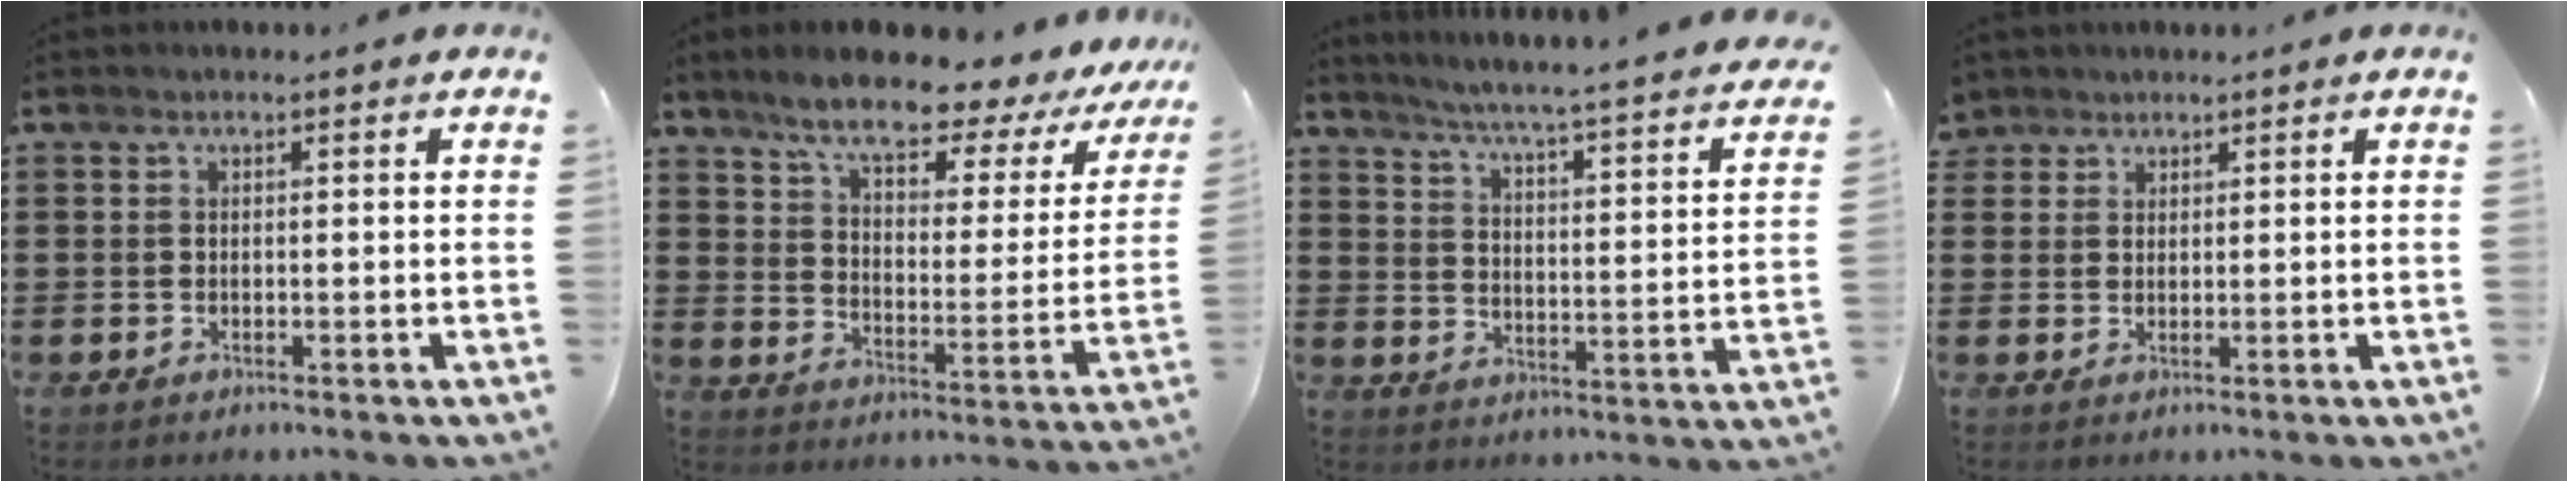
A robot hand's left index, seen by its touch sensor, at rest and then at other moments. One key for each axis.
{"total": 8.6, "fx": 7.0, "fy": 1.3, "fz": 4.9, "tx": -0.110, "ty": -0.042, "tz": 0.109}
{"total": 4.2, "fx": 3.7, "fy": -0.9, "fz": 1.8, "tx": -0.055, "ty": -0.042, "tz": 0.049}
{"total": 2.3, "fx": 1.8, "fy": 1.4, "fz": -0.1, "tx": -0.007, "ty": 0.008, "tz": 0.036}